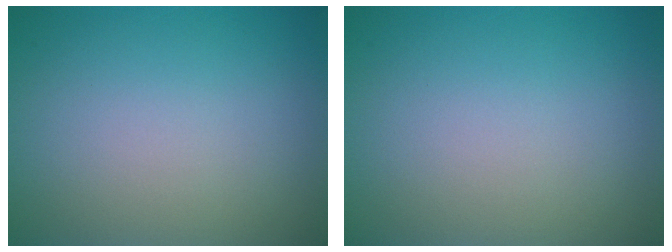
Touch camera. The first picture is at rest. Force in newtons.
{"total": 0.0}